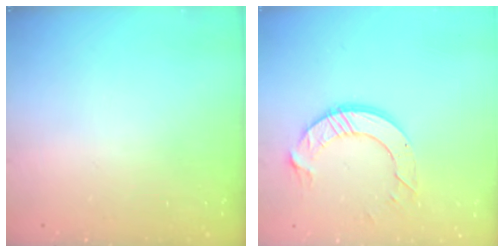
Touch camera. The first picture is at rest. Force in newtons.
{"total": 9.7, "press": 9.7, "slide": 0.8}